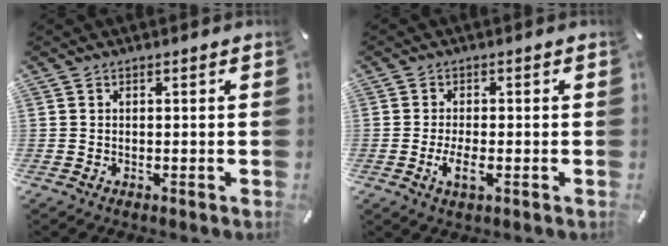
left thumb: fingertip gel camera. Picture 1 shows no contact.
{"total": 4.4, "force": [-1.3, 1.7, 3.8], "torque": [-0.082, -0.001, -0.027]}